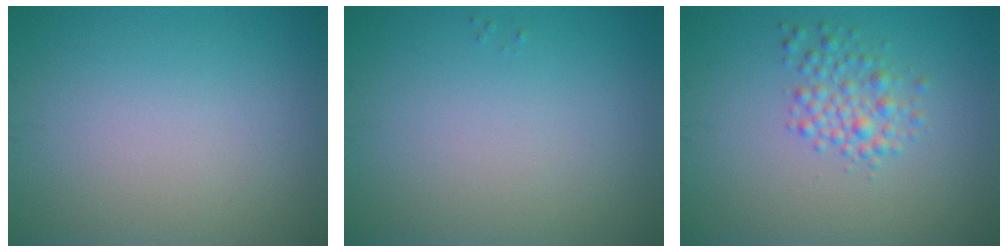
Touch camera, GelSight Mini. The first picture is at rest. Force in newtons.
{"total": 0.0}
{"total": 2.6, "press": 2.6, "slide": 0.1}